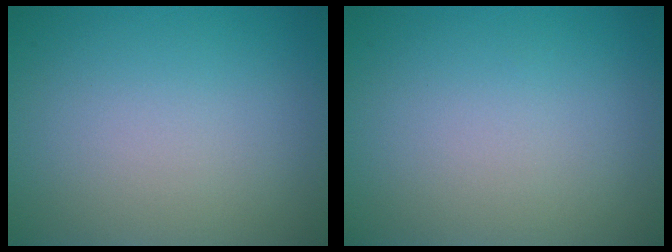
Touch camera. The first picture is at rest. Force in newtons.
{"total": 0.0}